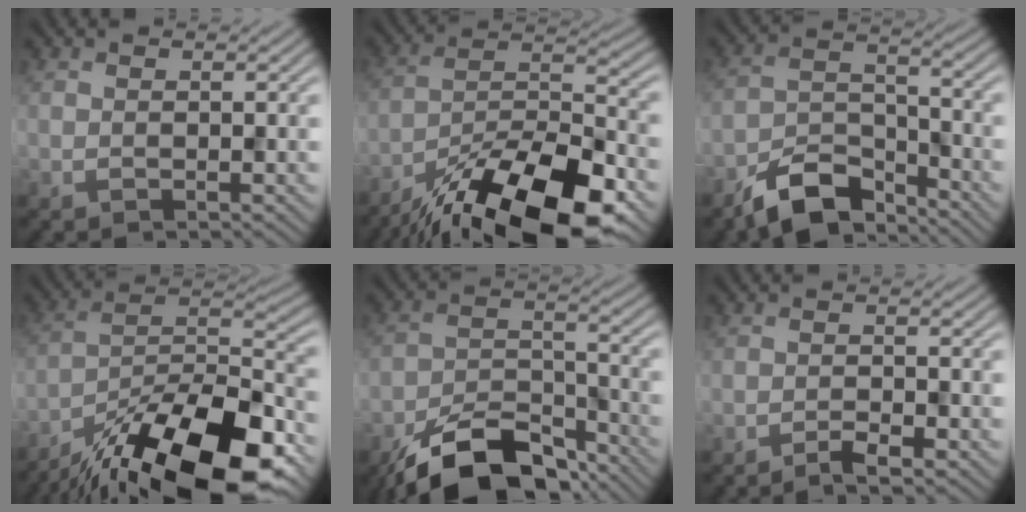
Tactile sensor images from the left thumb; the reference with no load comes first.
{"total": 18.0, "force": [-13.0, 5.5, 11.2], "torque": [-0.201, -0.025, -0.216]}
{"total": 8.7, "force": [-6.9, 3.4, 4.0], "torque": [-0.070, -0.001, -0.143]}
{"total": 20.0, "force": [-14.8, 6.3, 11.9], "torque": [-0.195, -0.036, -0.239]}
{"total": 13.0, "force": [-9.8, 5.4, 6.7], "torque": [-0.123, -0.008, -0.174]}
{"total": 2.2, "force": [-1.7, 0.2, 1.3], "torque": [-0.025, 0.003, -0.033]}